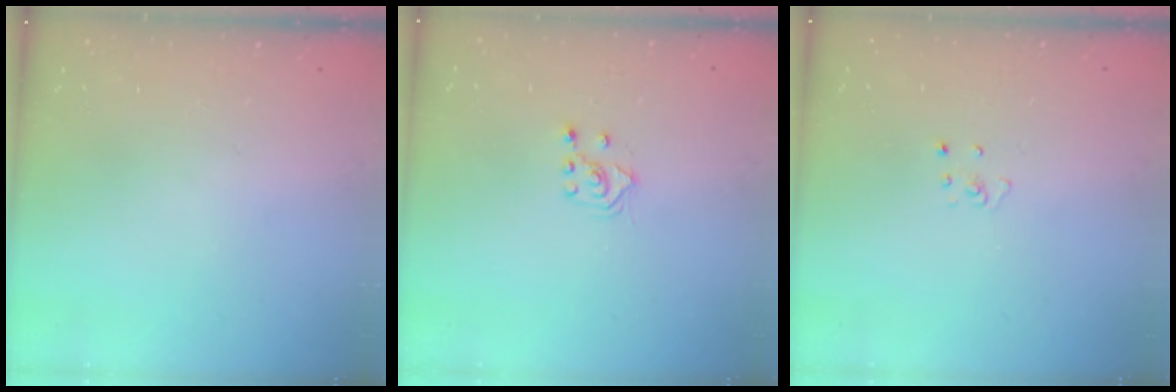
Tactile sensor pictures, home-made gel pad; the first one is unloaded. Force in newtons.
{"total": 3.5, "press": 3.4, "slide": 0.8}
{"total": 2.3, "press": 2.3, "slide": 0.2}